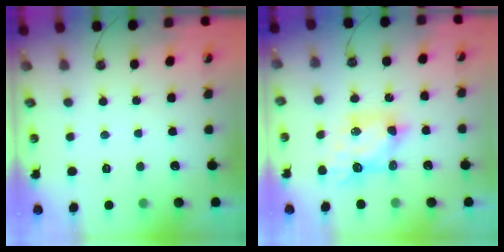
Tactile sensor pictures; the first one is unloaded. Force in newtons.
{"total": 7.1, "press": 7.1, "slide": 0.8}